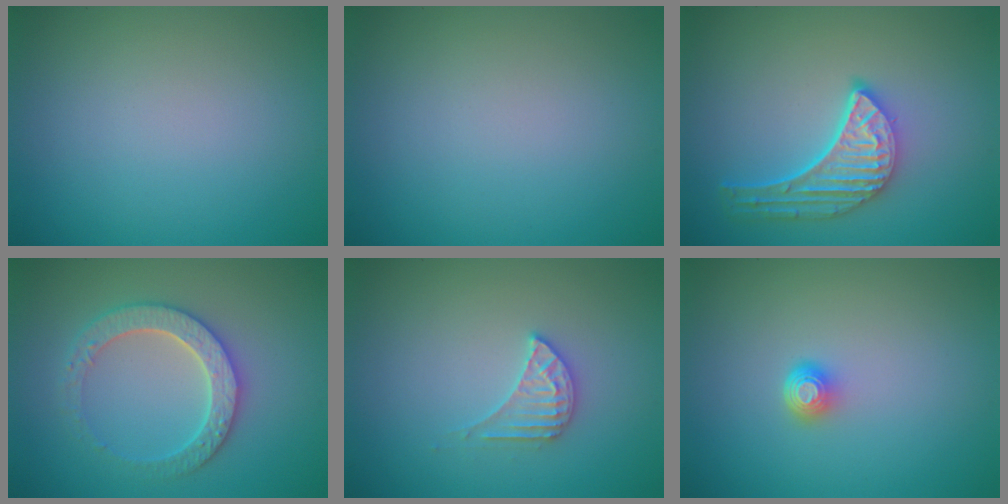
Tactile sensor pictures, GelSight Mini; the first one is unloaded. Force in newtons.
{"total": 0.0}
{"total": 5.1, "press": 4.0, "slide": 3.2}
{"total": 4.4, "press": 4.3, "slide": 1.0}
{"total": 2.3, "press": 2.3, "slide": 0.3}
{"total": 1.6, "press": 1.2, "slide": 1.0}